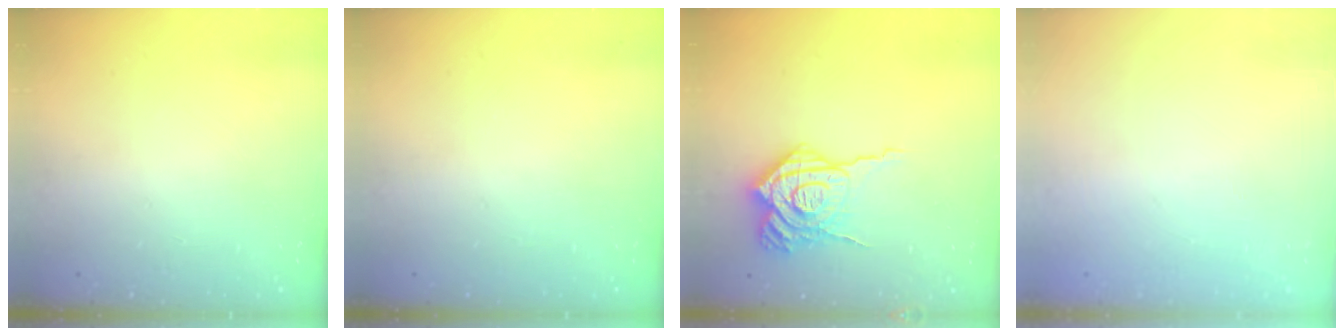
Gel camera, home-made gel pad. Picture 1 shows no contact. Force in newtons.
{"total": 0.0}
{"total": 15.9, "press": 15.9, "slide": 1.5}
{"total": 2.7, "press": 2.6, "slide": 0.8}